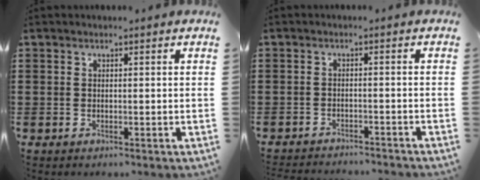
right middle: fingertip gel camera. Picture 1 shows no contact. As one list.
[{"total": 2.1, "force": [-2.1, 0.0, 0.0], "torque": [-0.005, 0.000, -0.044]}]